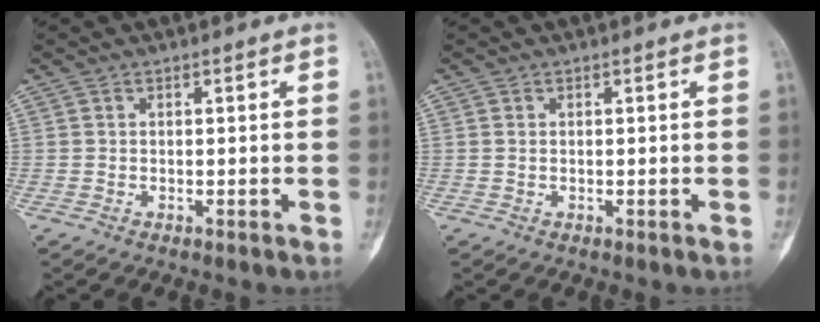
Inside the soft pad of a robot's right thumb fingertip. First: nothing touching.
{"total": 0.5, "force": [0.1, 0.4, 0.3], "torque": [-0.009, 0.002, 0.003]}